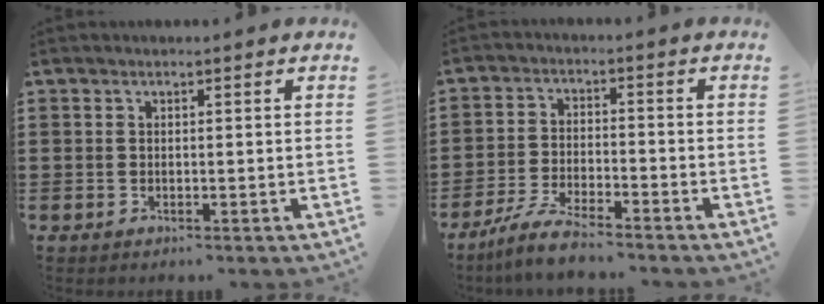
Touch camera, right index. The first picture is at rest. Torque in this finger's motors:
{"motor_torque": [-0.01, 0.59, -0.45, -0.21]}